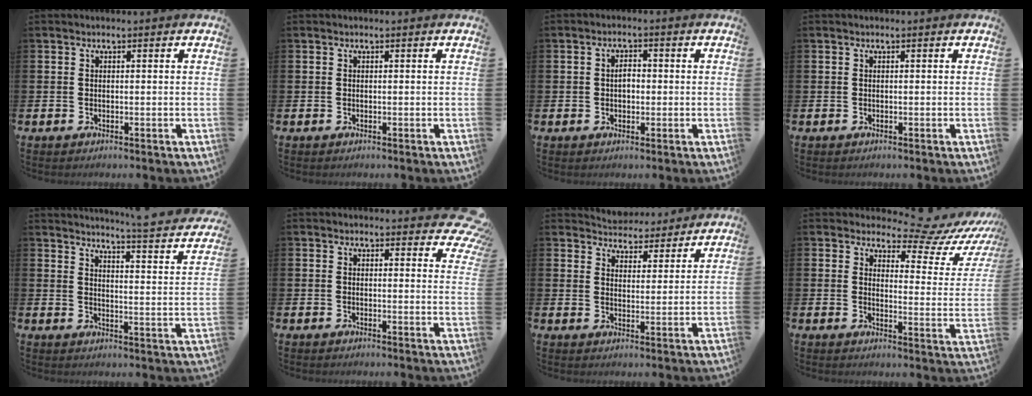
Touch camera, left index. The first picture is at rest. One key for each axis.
{"total": 0.0}
{"total": 2.5, "fx": 0.0, "fy": 1.6, "fz": 1.9, "tx": -0.022, "ty": 0.001, "tz": -0.006}
{"total": 0.0}
{"total": 3.7, "fx": 3.5, "fy": -0.4, "fz": 1.1, "tx": -0.028, "ty": -0.040, "tz": 0.050}
{"total": 2.8, "fx": 2.4, "fy": 1.1, "fz": 0.7, "tx": 0.004, "ty": -0.015, "tz": 0.038}
{"total": 4.6, "fx": 4.4, "fy": 1.1, "fz": -0.3, "tx": -0.012, "ty": -0.033, "tz": 0.078}
{"total": 7.3, "fx": 6.4, "fy": 2.4, "fz": 2.4, "tx": -0.037, "ty": -0.057, "tz": 0.102}